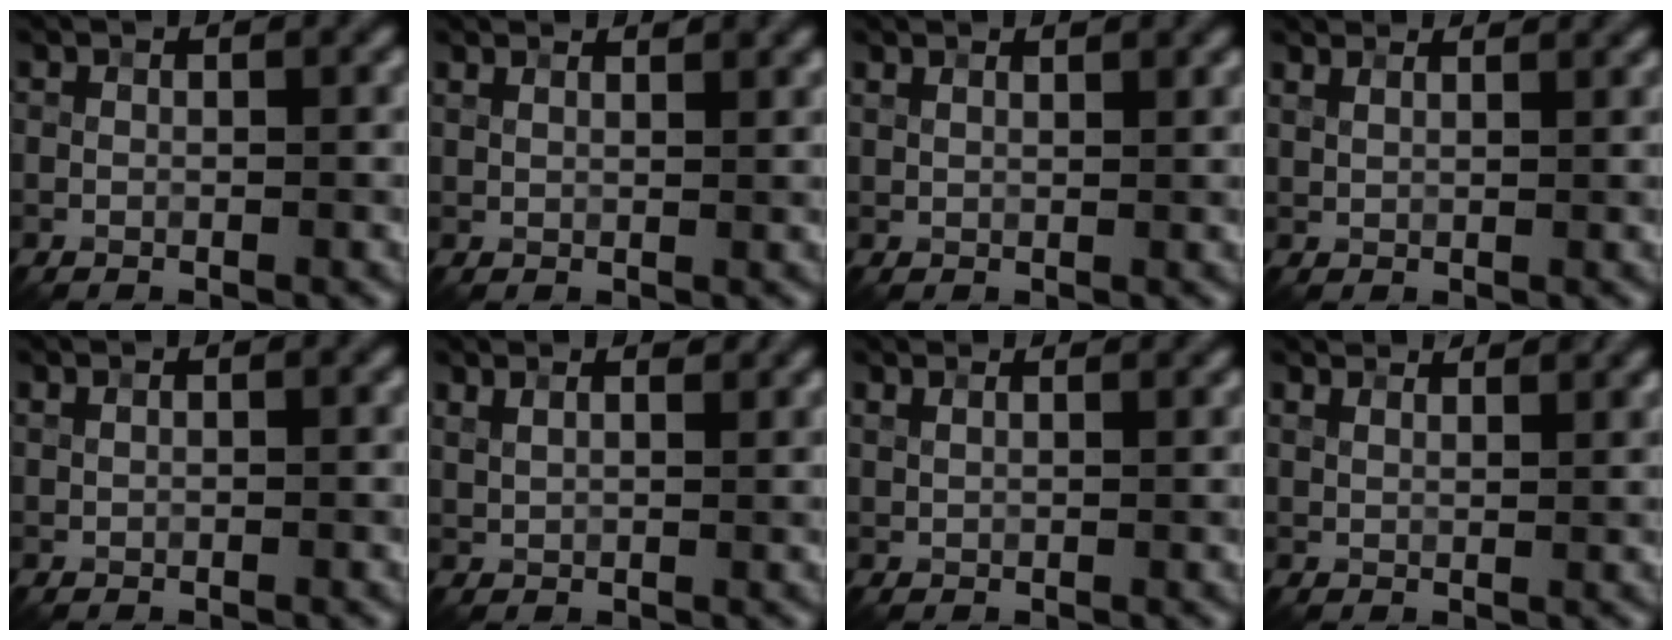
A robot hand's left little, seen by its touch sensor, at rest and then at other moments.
{"total": 4.2, "force": [3.3, 1.5, 2.1], "torque": [-0.023, 0.022, 0.030]}
{"total": 2.4, "force": [1.9, 0.8, 1.2], "torque": [-0.018, 0.006, 0.013]}
{"total": 6.3, "force": [5.1, 2.4, 2.9], "torque": [-0.055, 0.033, 0.074]}
{"total": 0.7, "force": [0.7, 0.2, 0.2], "torque": [-0.007, 0.000, 0.011]}
{"total": 4.5, "force": [3.5, 1.7, 2.3], "torque": [-0.035, 0.023, 0.039]}
{"total": 5.4, "force": [4.3, 2.1, 2.6], "torque": [-0.038, 0.033, 0.054]}
{"total": 7.3, "force": [6.1, 2.3, 3.4], "torque": [-0.055, 0.024, 0.084]}